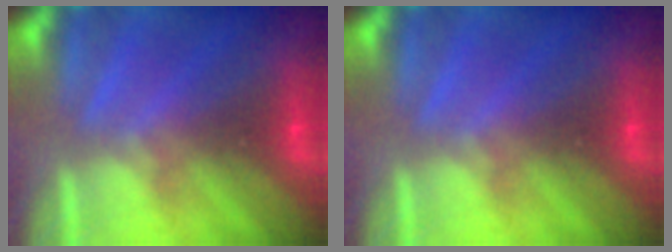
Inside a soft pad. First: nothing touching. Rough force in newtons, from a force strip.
{"total": 0.0}